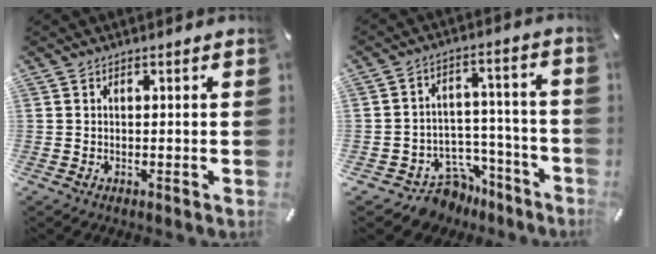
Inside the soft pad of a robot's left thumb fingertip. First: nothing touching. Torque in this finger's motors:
{"motor_torque": [-0.30, 1.26, -0.12, 0.50, 0.06]}